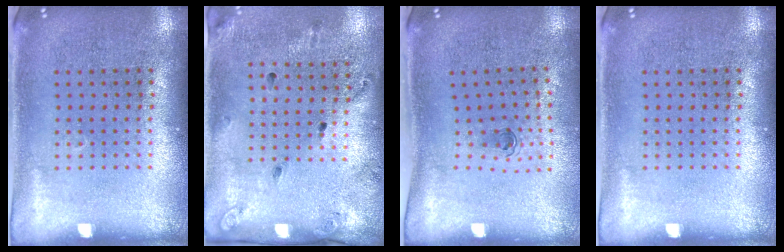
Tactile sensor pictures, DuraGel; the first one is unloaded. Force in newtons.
{"total": 1.8, "press": 1.2, "slide": 1.4}
{"total": 0.7, "press": 0.4, "slide": 0.6}
{"total": 0.0}